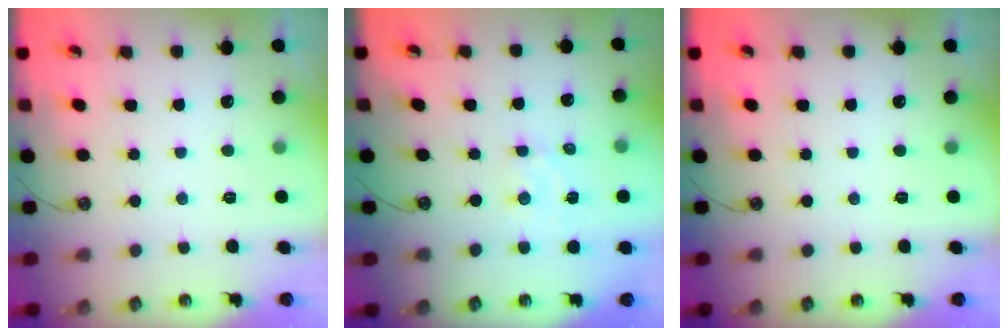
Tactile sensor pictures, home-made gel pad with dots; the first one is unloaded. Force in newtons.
{"total": 2.1, "press": 2.0, "slide": 0.5}
{"total": 0.0}